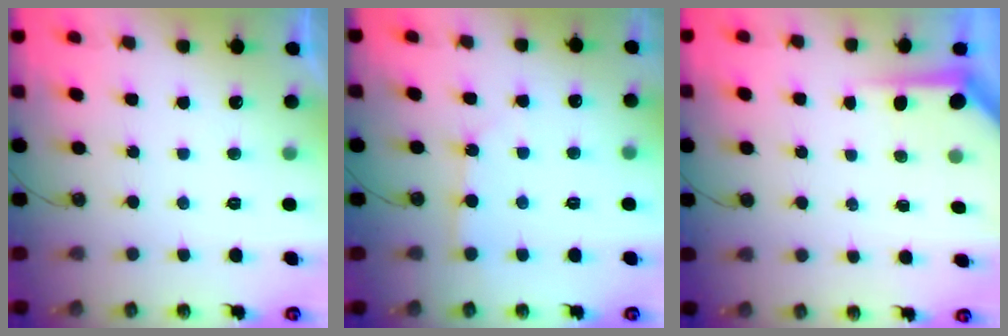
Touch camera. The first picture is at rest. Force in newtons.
{"total": 2.1, "press": 2.1, "slide": 0.2}
{"total": 4.2, "press": 4.2, "slide": 0.3}